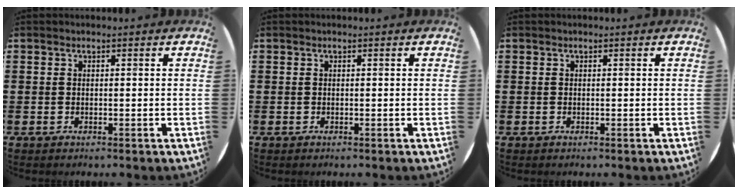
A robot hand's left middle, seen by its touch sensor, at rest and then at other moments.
{"total": 0.0}
{"total": 0.0}